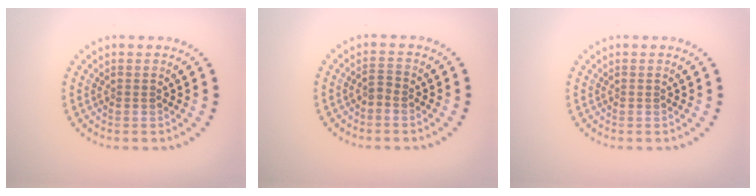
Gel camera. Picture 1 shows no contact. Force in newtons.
{"total": 0.9, "press": 0.7, "slide": 0.6}
{"total": 0.0}